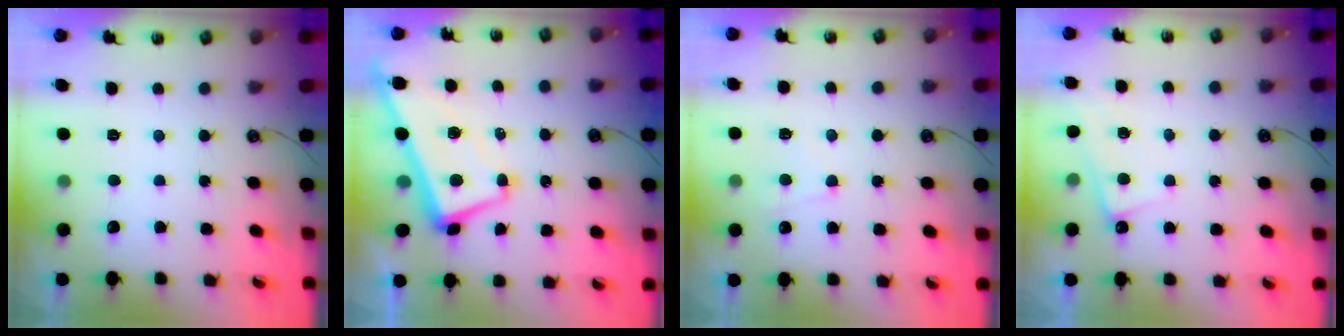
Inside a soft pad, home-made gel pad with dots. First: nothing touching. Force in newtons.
{"total": 4.3, "press": 4.2, "slide": 0.8}
{"total": 4.9, "press": 4.9, "slide": 0.6}
{"total": 0.7, "press": 0.7, "slide": 0.3}